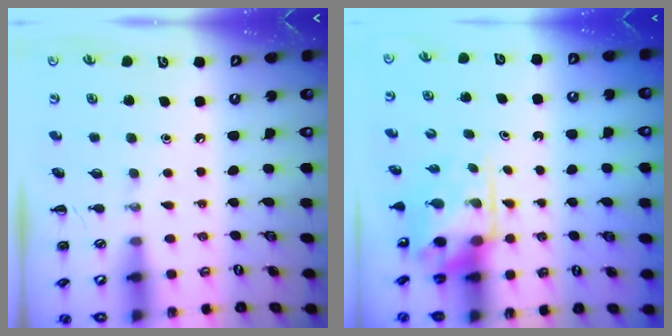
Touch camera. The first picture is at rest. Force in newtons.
{"total": 4.5, "press": 4.4, "slide": 1.0}